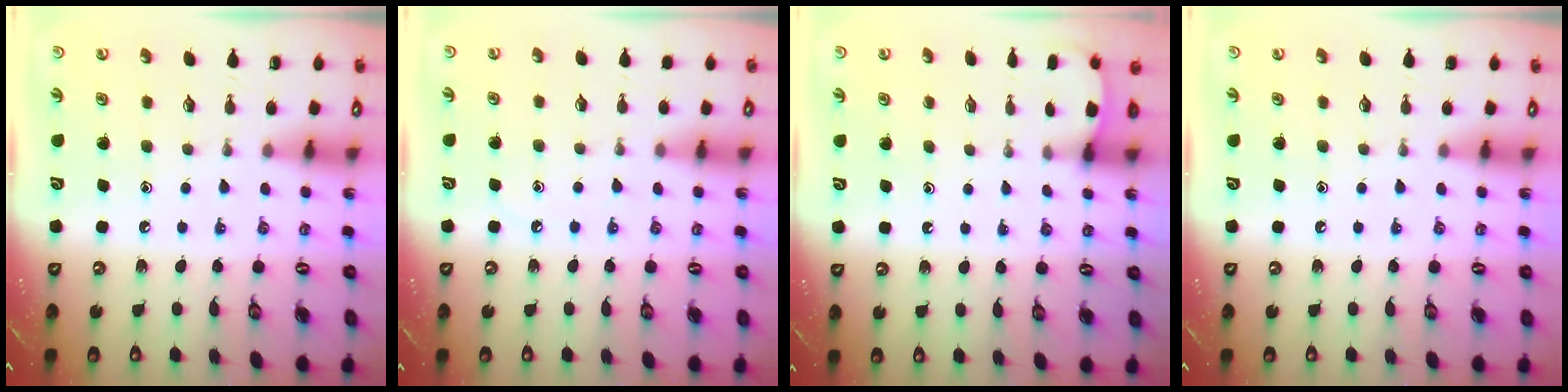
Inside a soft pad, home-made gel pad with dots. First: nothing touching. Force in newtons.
{"total": 4.8, "press": 4.8, "slide": 0.7}
{"total": 1.2, "press": 1.2, "slide": 0.1}
{"total": 0.0}